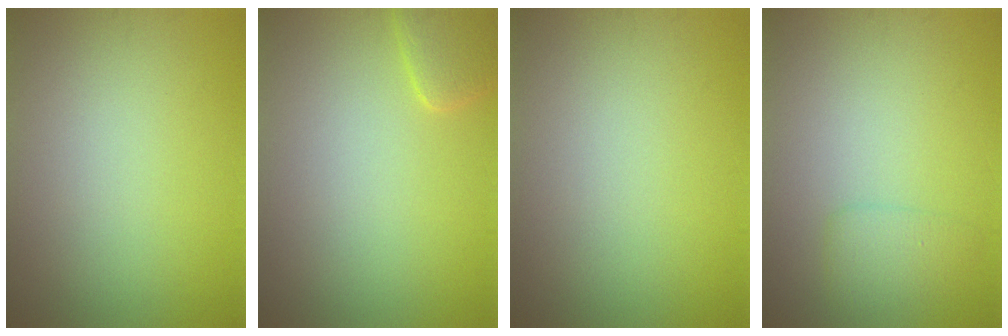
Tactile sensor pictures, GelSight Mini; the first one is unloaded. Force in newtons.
{"total": 2.1, "press": 2.1, "slide": 0.2}
{"total": 0.0}
{"total": 1.7, "press": 1.7, "slide": 0.1}